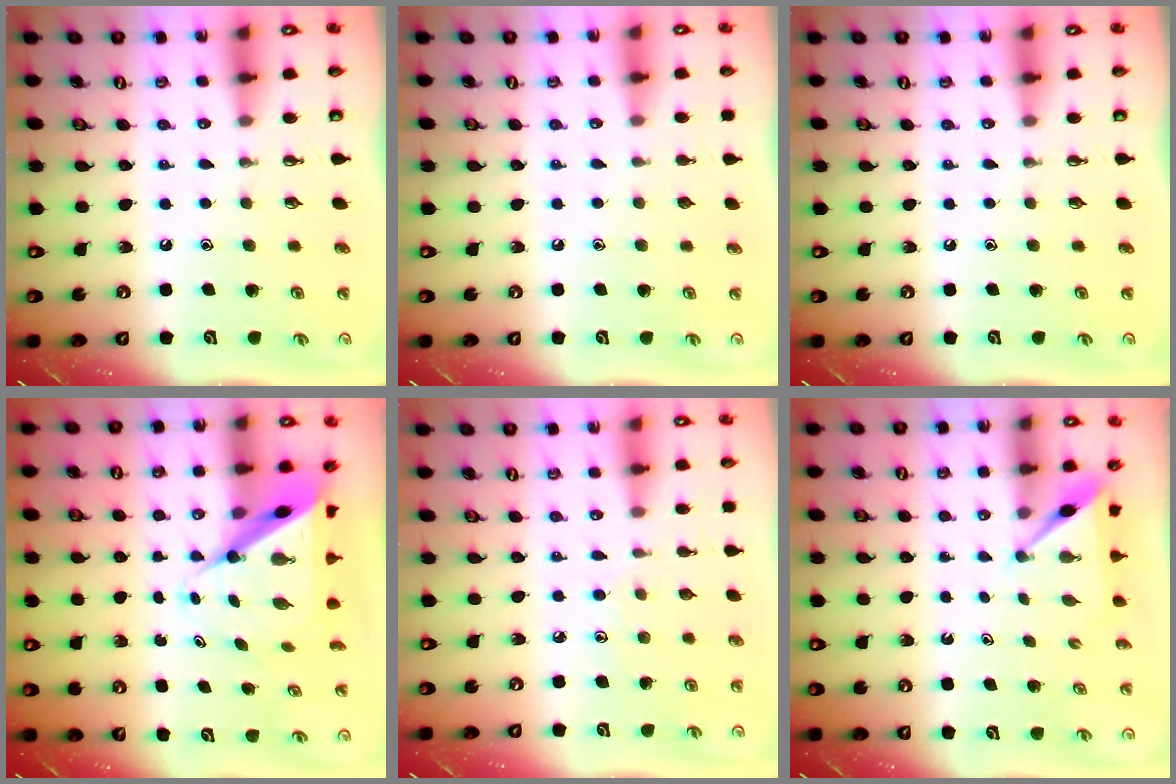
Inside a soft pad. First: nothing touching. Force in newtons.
{"total": 0.0}
{"total": 0.0}
{"total": 9.8, "press": 9.8, "slide": 0.8}
{"total": 5.8, "press": 5.8, "slide": 0.5}
{"total": 4.6, "press": 4.6, "slide": 0.4}